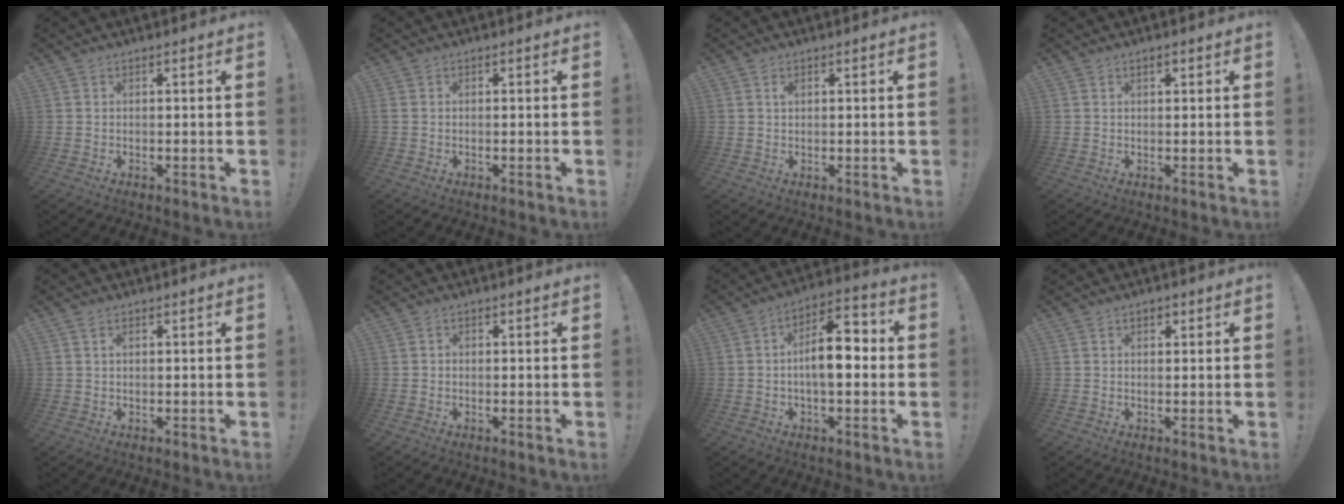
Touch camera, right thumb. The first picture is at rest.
{"total": 0.5, "force": [-0.2, 0.2, 0.4], "torque": [-0.009, 0.002, -0.003]}
{"total": 0.8, "force": [0.4, 0.5, 0.6], "torque": [-0.003, -0.004, 0.005]}
{"total": 1.2, "force": [0.7, 0.6, 0.8], "torque": [-0.013, -0.001, 0.011]}
{"total": 1.1, "force": [0.5, 0.5, 0.9], "torque": [-0.018, 0.001, 0.008]}
{"total": 0.6, "force": [-0.4, 0.4, 0.0], "torque": [-0.007, 0.005, -0.006]}
{"total": 11.3, "force": [-0.9, 5.3, 9.9], "torque": [-0.151, 0.010, -0.019]}
{"total": 1.4, "force": [0.8, 0.9, 0.7], "torque": [-0.011, 0.000, 0.014]}